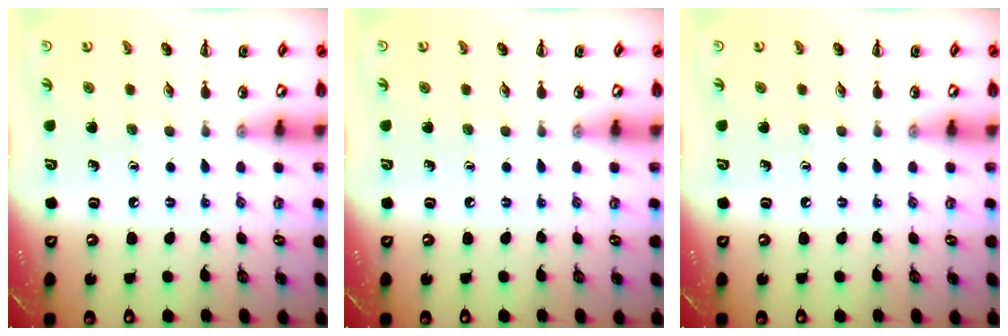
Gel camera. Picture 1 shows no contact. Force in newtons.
{"total": 0.0}
{"total": 0.0}